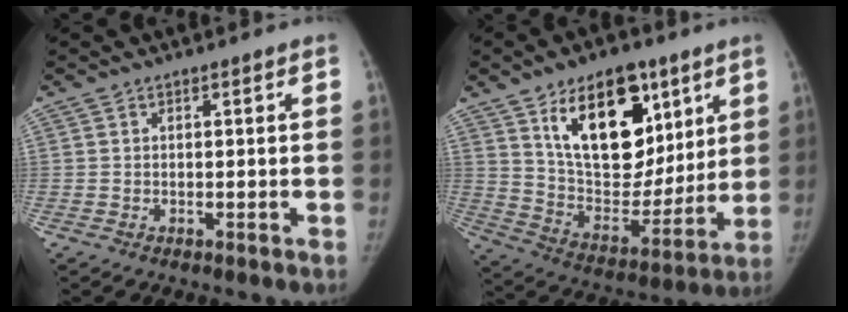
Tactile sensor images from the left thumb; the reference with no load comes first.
{"total": 22.2, "force": [10.8, 12.9, 14.5], "torque": [-0.163, -0.053, 0.186]}